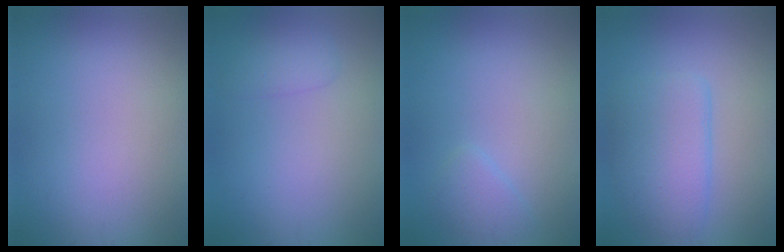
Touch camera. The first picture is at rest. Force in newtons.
{"total": 1.4, "press": 1.4, "slide": 0.1}
{"total": 1.3, "press": 1.2, "slide": 0.2}
{"total": 4.4, "press": 4.4, "slide": 0.2}